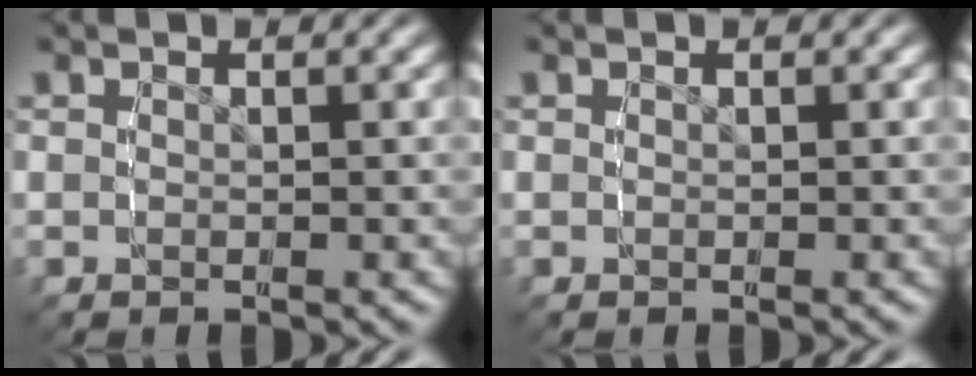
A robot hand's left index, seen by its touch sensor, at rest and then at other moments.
{"total": 0.0}